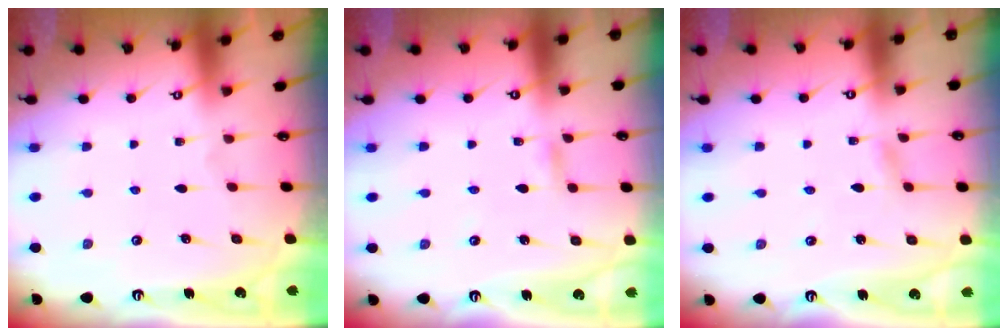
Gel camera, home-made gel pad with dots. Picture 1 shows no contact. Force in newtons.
{"total": 2.3, "press": 2.3, "slide": 0.2}
{"total": 1.1, "press": 1.1, "slide": 0.1}